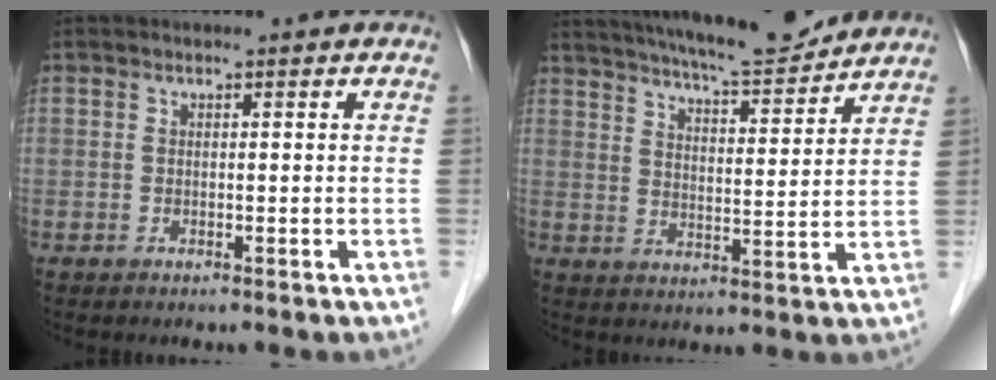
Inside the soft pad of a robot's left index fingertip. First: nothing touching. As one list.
[{"total": 13.9, "force": [12.7, 1.2, 5.5], "torque": [-0.091, -0.002, 0.189]}]